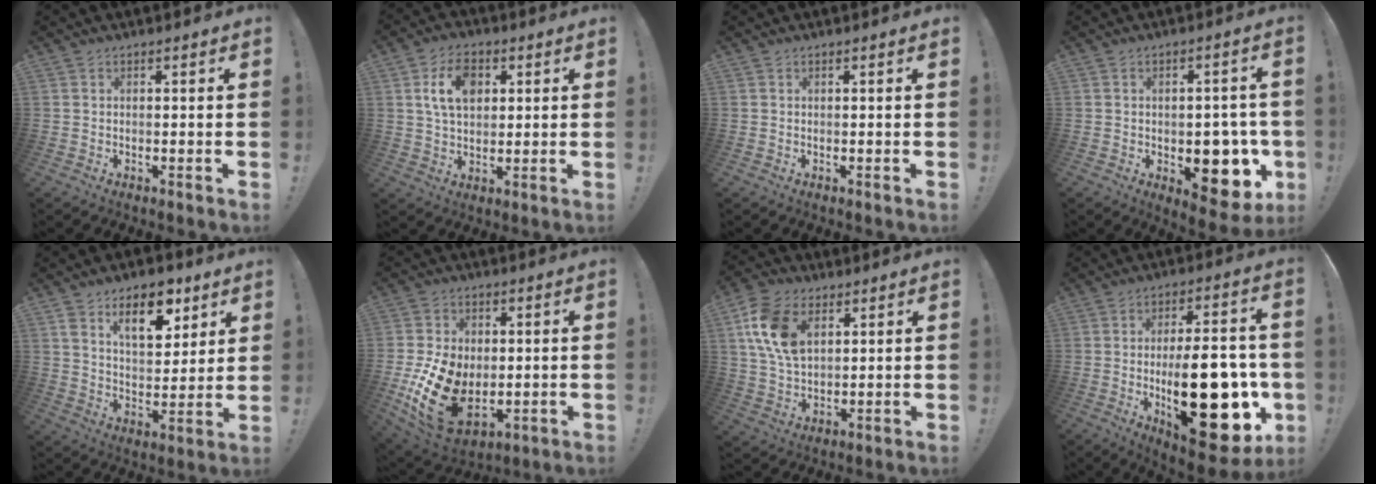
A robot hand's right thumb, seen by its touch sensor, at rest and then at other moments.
{"total": 10.8, "force": [3.4, 7.1, 7.4], "torque": [-0.125, 0.005, 0.062]}
{"total": 0.0}
{"total": 13.1, "force": [-4.2, 8.2, 9.2], "torque": [-0.076, 0.020, -0.056]}
{"total": 13.8, "force": [7.8, 7.2, 8.8], "torque": [-0.123, -0.031, 0.135]}
{"total": 18.9, "force": [-4.1, 13.6, 12.5], "torque": [-0.229, 0.019, -0.059]}
{"total": 14.5, "force": [5.4, 9.5, 9.6], "torque": [-0.188, -0.003, 0.104]}
{"total": 27.7, "force": [-5.2, 11.9, 24.5], "torque": [-0.371, 0.021, -0.066]}